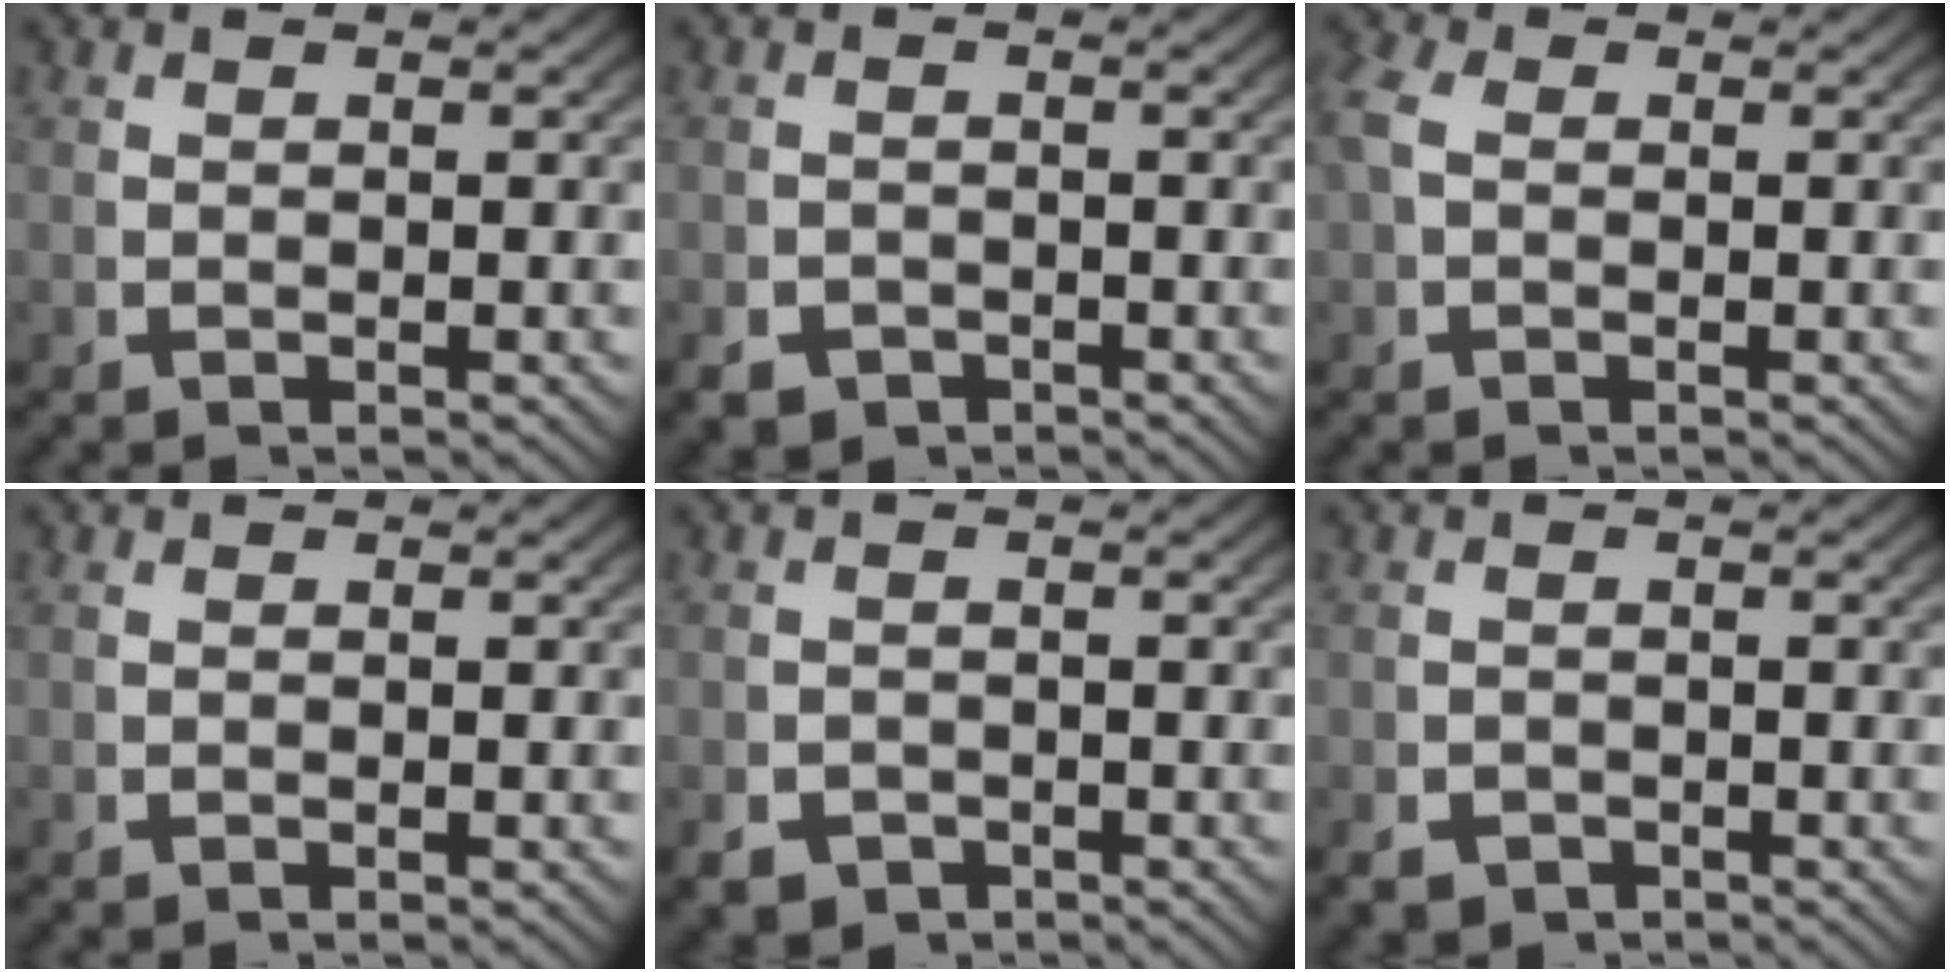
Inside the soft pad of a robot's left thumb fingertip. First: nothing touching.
{"total": 3.3, "force": [-2.6, 1.9, 0.7], "torque": [-0.010, -0.020, -0.036]}
{"total": 1.7, "force": [0.2, 1.3, 1.1], "torque": [-0.036, -0.004, 0.008]}
{"total": 0.0}
{"total": 3.7, "force": [-2.6, 2.4, 1.0], "torque": [-0.019, -0.023, -0.035]}
{"total": 2.5, "force": [-1.9, 1.5, 0.5], "torque": [-0.007, -0.017, -0.026]}